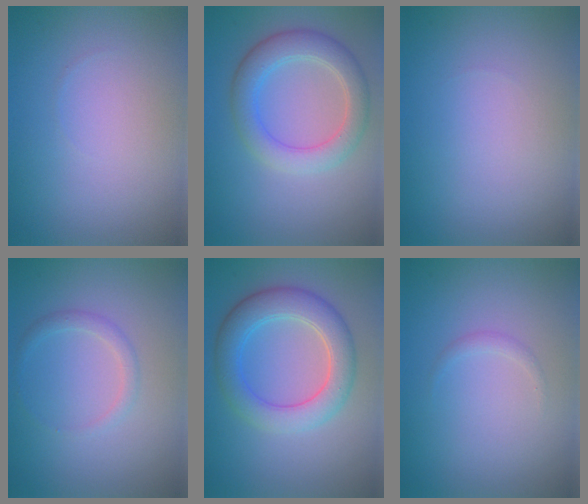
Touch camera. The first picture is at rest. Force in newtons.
{"total": 4.4, "press": 4.4, "slide": 0.1}
{"total": 0.0}
{"total": 1.3, "press": 1.3, "slide": 0.1}
{"total": 5.2, "press": 5.2, "slide": 0.3}
{"total": 0.6, "press": 0.6, "slide": 0.0}